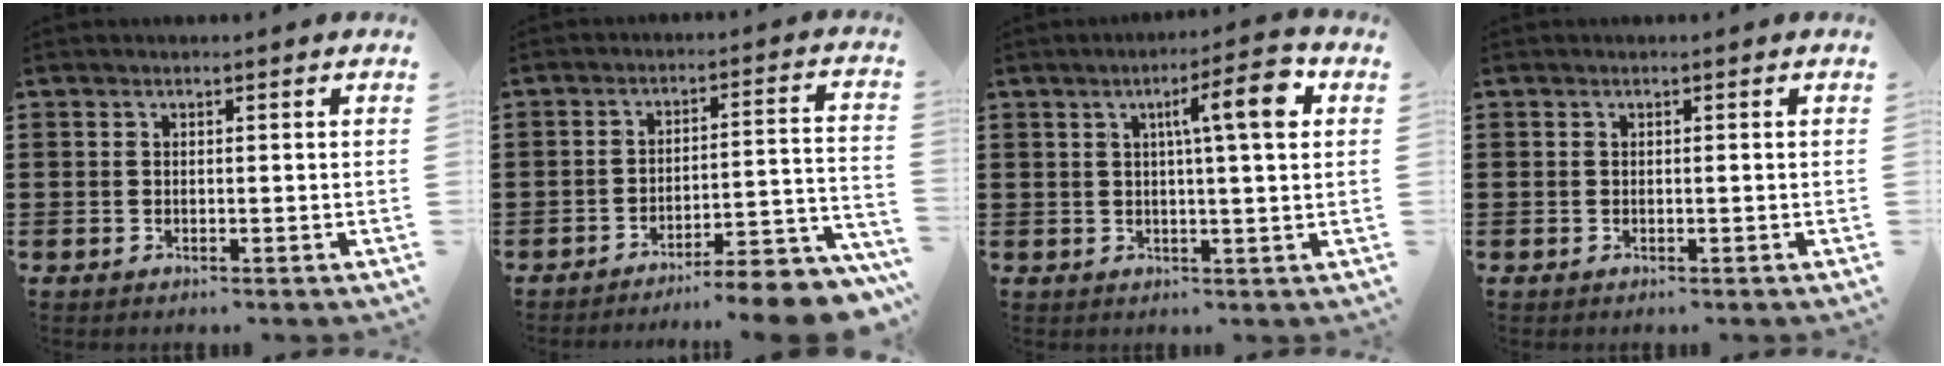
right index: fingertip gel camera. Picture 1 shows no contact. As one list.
[{"total": 6.7, "force": [-6.4, 0.2, 2.1], "torque": [-0.026, -0.001, -0.123]}, {"total": 7.7, "force": [2.4, 1.0, 7.3], "torque": [-0.121, -0.003, 0.029]}, {"total": 0.0}]